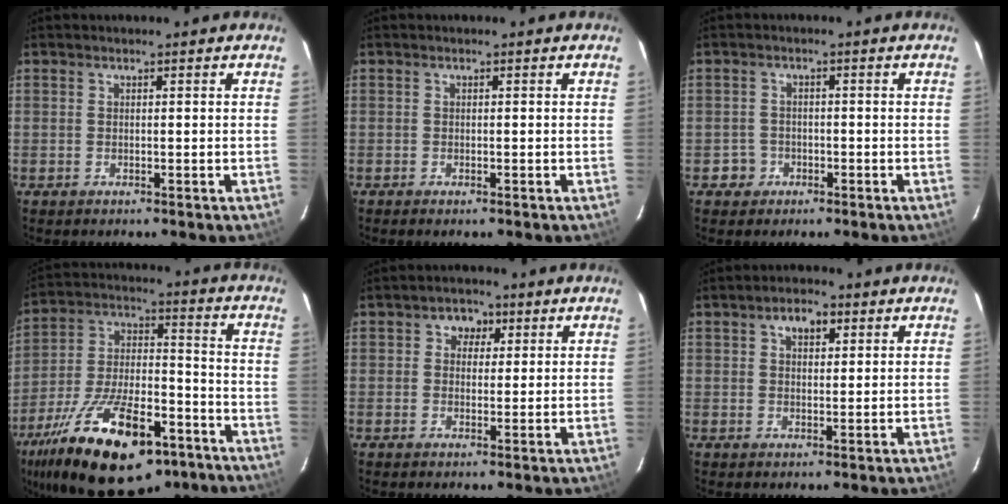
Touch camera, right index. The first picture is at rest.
{"total": 0.7, "force": [-0.6, 0.2, 0.3], "torque": [-0.005, -0.001, -0.011]}
{"total": 3.0, "force": [-1.2, 2.8, 0.0], "torque": [-0.001, 0.015, -0.020]}
{"total": 26.8, "force": [-16.5, 11.4, 17.8], "torque": [-0.331, -0.015, -0.255]}
{"total": 3.5, "force": [0.9, 3.1, 1.2], "torque": [-0.015, 0.014, 0.011]}
{"total": 4.1, "force": [1.8, 2.4, 2.7], "torque": [-0.040, 0.014, 0.031]}